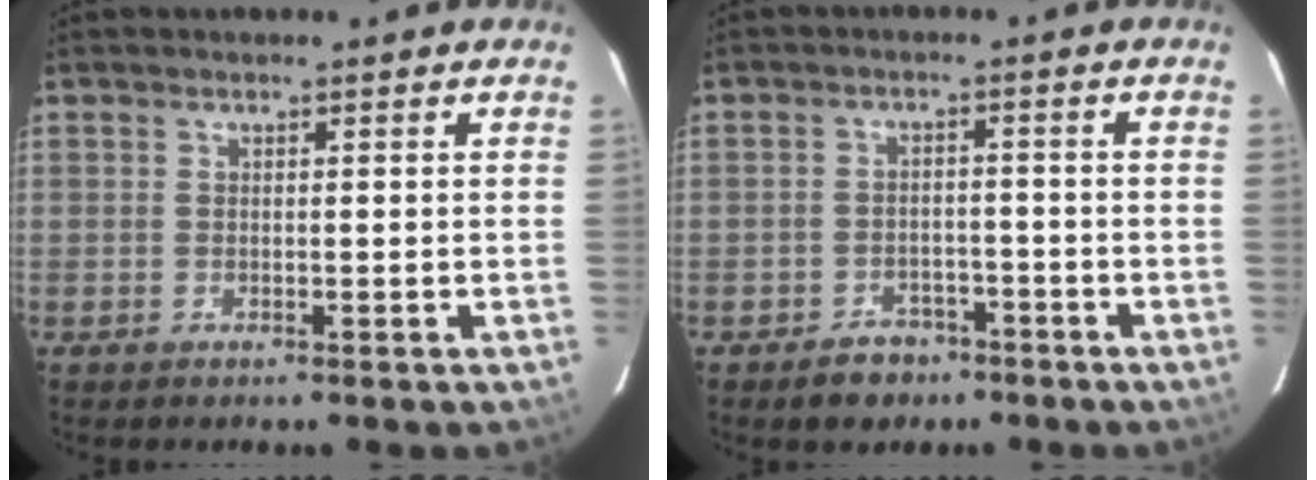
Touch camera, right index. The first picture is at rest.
{"total": 4.7, "force": [-3.2, 3.1, 1.4], "torque": [-0.022, 0.007, -0.044]}